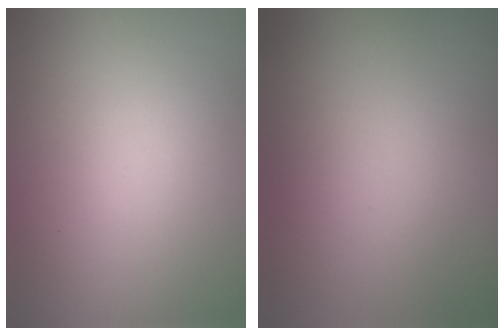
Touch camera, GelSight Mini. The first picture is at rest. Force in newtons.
{"total": 0.0}